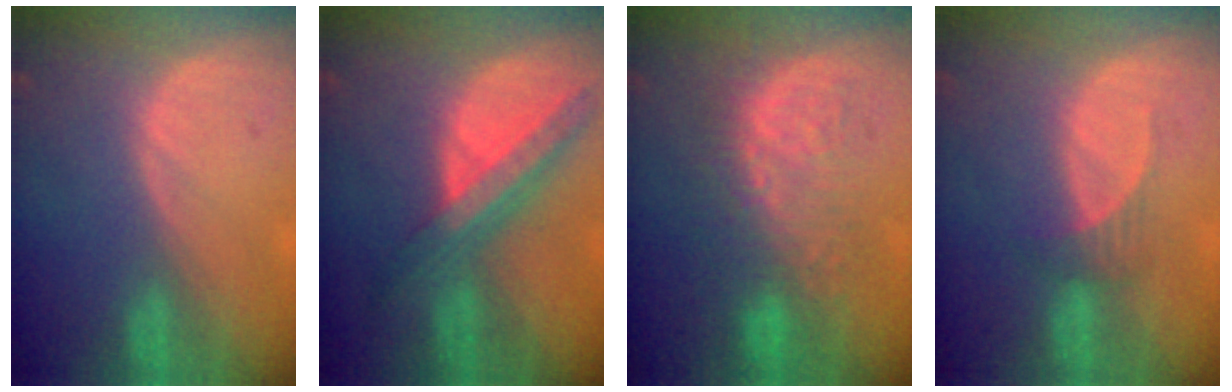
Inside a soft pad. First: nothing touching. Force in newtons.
{"total": 8.6, "press": 7.5, "slide": 4.2}
{"total": 8.8, "press": 8.7, "slide": 1.3}
{"total": 2.5, "press": 2.3, "slide": 0.9}